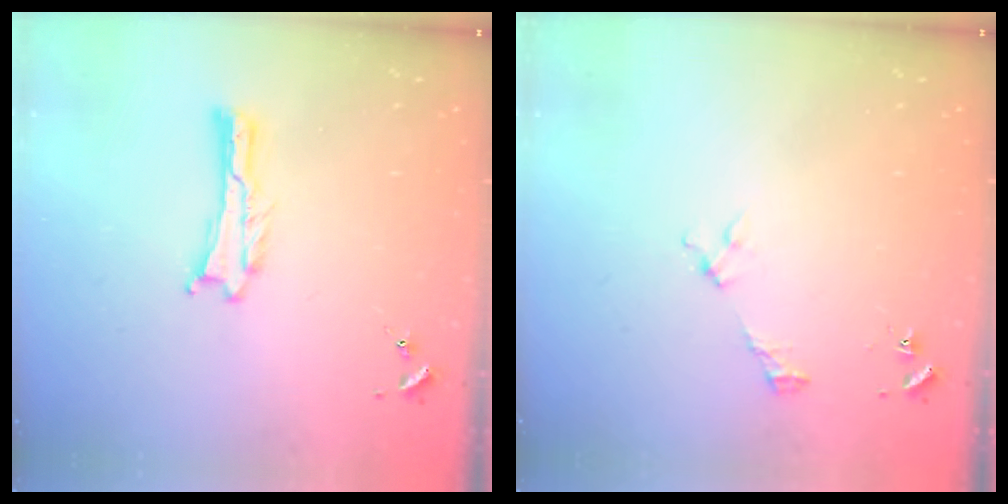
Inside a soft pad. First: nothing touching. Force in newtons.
{"total": 2.2, "press": 2.2, "slide": 0.3}